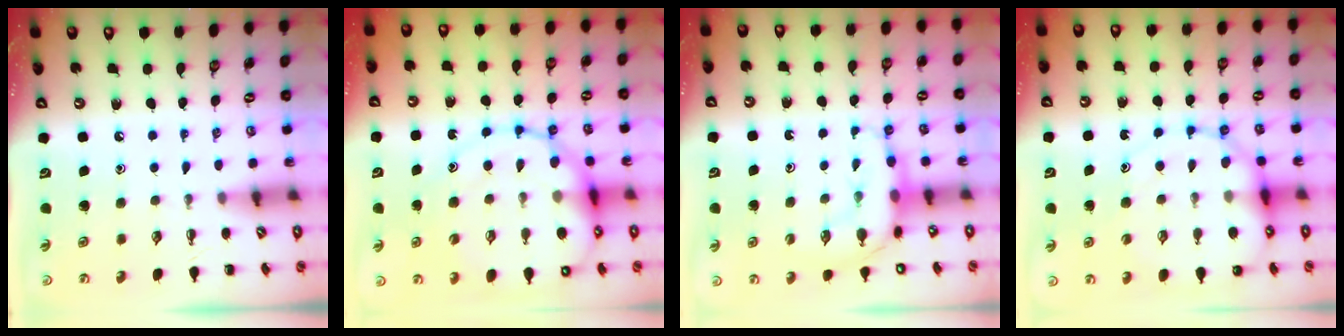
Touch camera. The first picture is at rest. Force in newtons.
{"total": 20.6, "press": 20.3, "slide": 3.6}
{"total": 8.7, "press": 8.5, "slide": 1.6}
{"total": 12.8, "press": 12.4, "slide": 3.1}